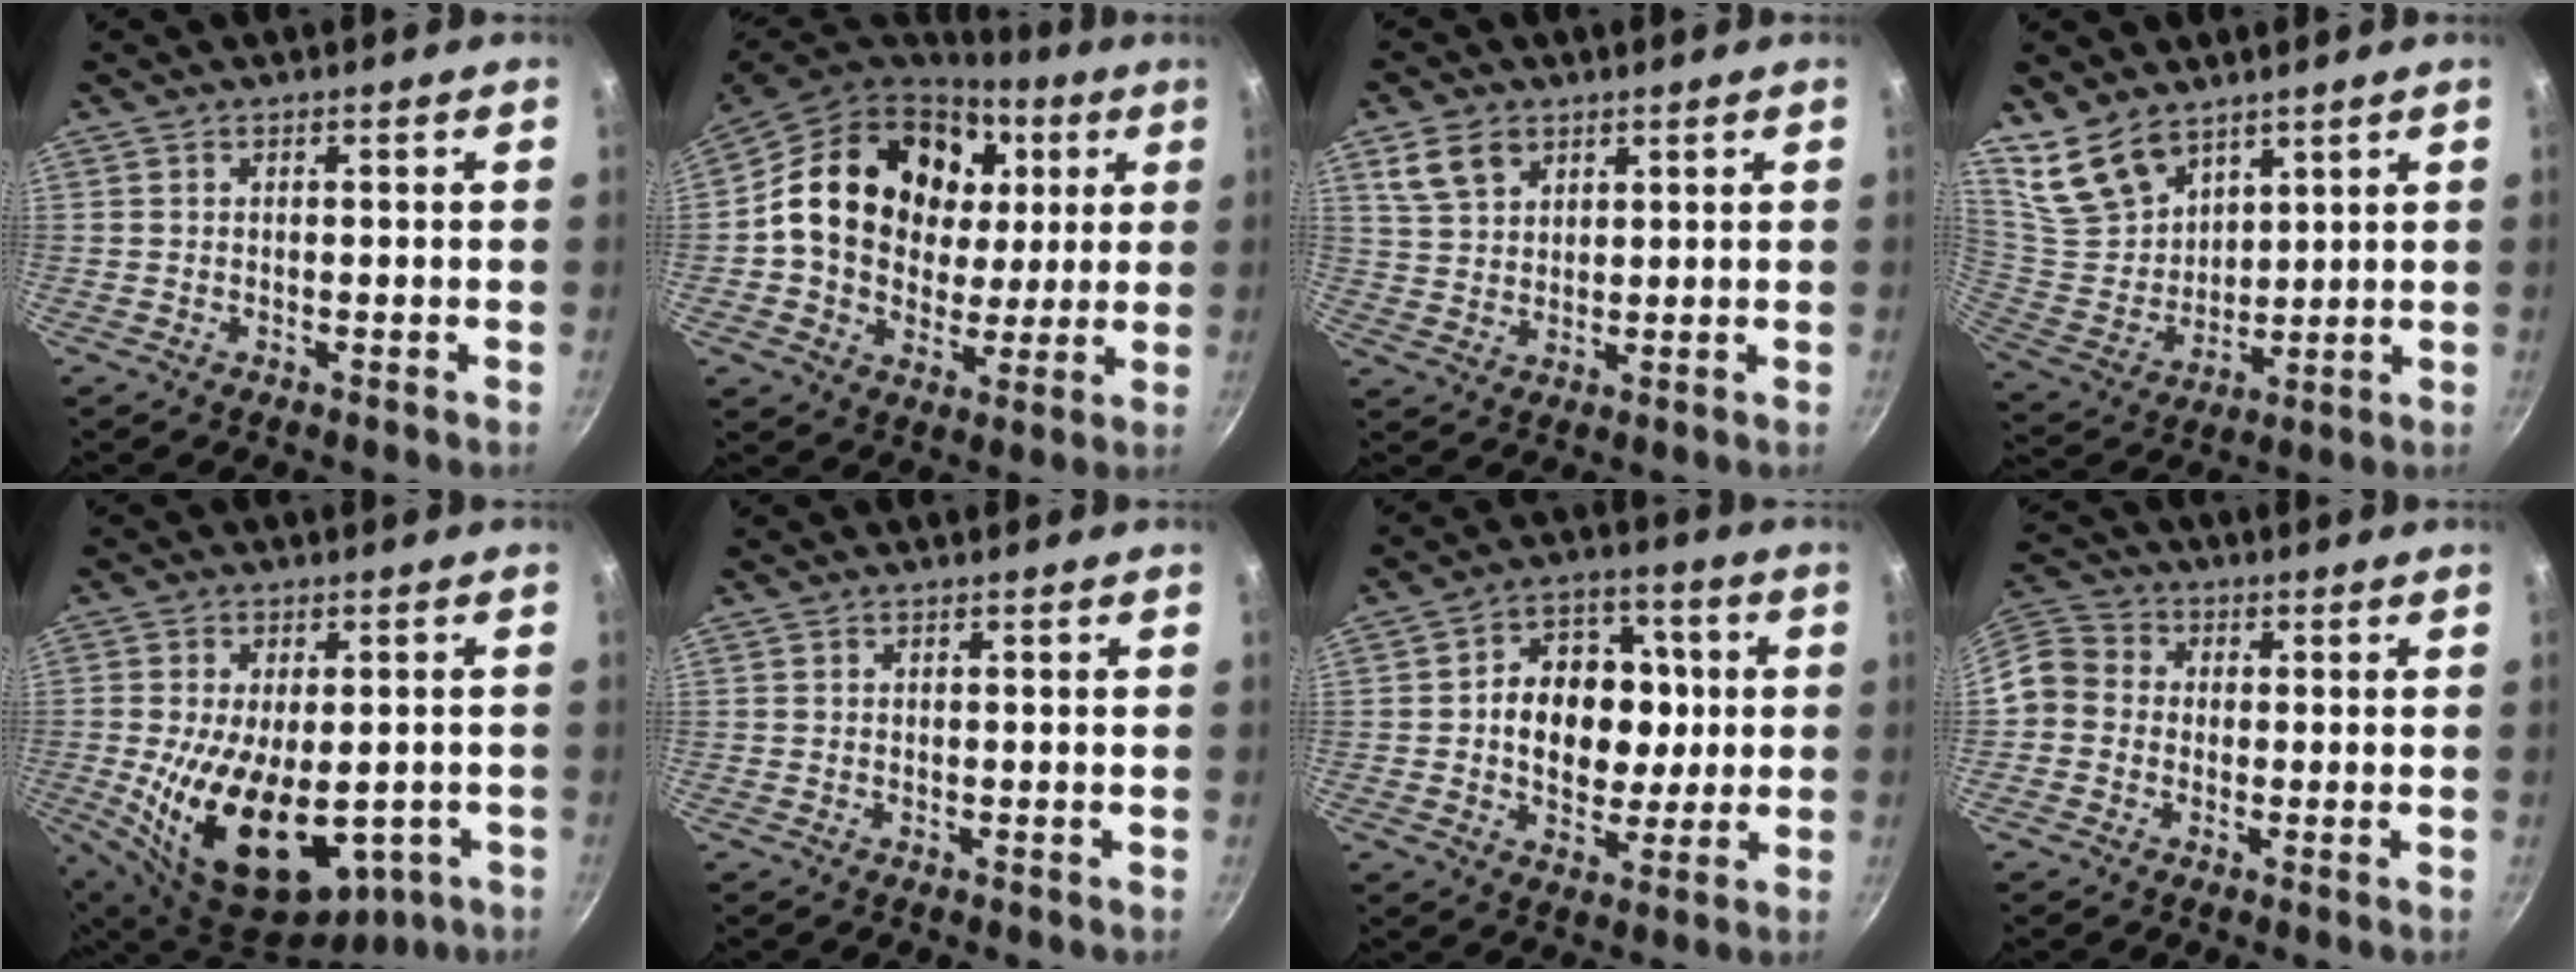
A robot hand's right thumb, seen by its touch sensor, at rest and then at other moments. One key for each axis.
{"total": 23.0, "fx": 5.7, "fy": 18.1, "fz": 13.1, "tx": -0.207, "ty": 0.013, "tz": 0.098}
{"total": 6.9, "fx": 3.7, "fy": 4.7, "fz": 3.4, "tx": -0.048, "ty": -0.005, "tz": 0.076}
{"total": 11.9, "fx": 8.3, "fy": 6.9, "fz": 5.0, "tx": -0.071, "ty": -0.052, "tz": 0.177}
{"total": 20.2, "fx": -3.9, "fy": 11.8, "fz": 15.9, "tx": -0.259, "ty": -0.013, "tz": -0.035}
{"total": 0.0}
{"total": 14.4, "fx": 0.6, "fy": 11.1, "fz": 9.2, "tx": -0.093, "ty": 0.014, "tz": 0.004}
{"total": 7.7, "fx": -0.7, "fy": 7.0, "fz": 3.3, "tx": -0.041, "ty": 0.020, "tz": -0.038}